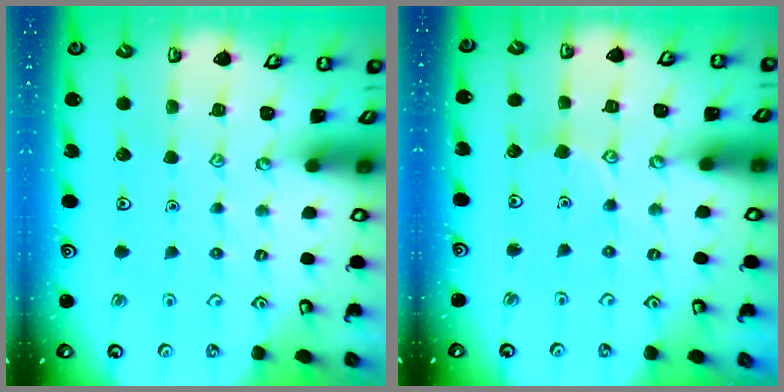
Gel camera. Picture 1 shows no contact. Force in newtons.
{"total": 5.7, "press": 5.7, "slide": 0.6}